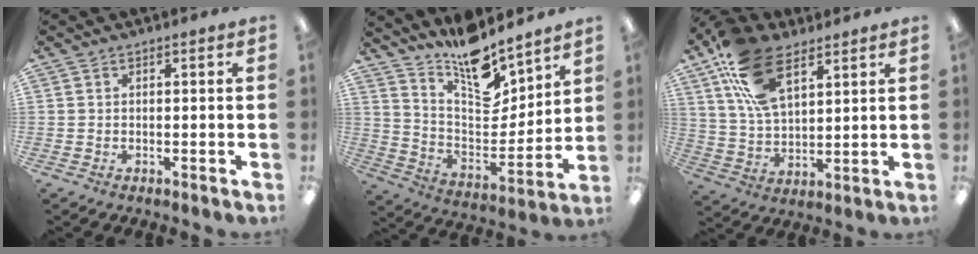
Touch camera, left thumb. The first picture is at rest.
{"total": 14.8, "force": [12.6, 5.0, 6.1], "torque": [-0.101, -0.105, 0.223]}
{"total": 17.0, "force": [9.3, 8.9, 11.1], "torque": [-0.231, -0.019, 0.172]}